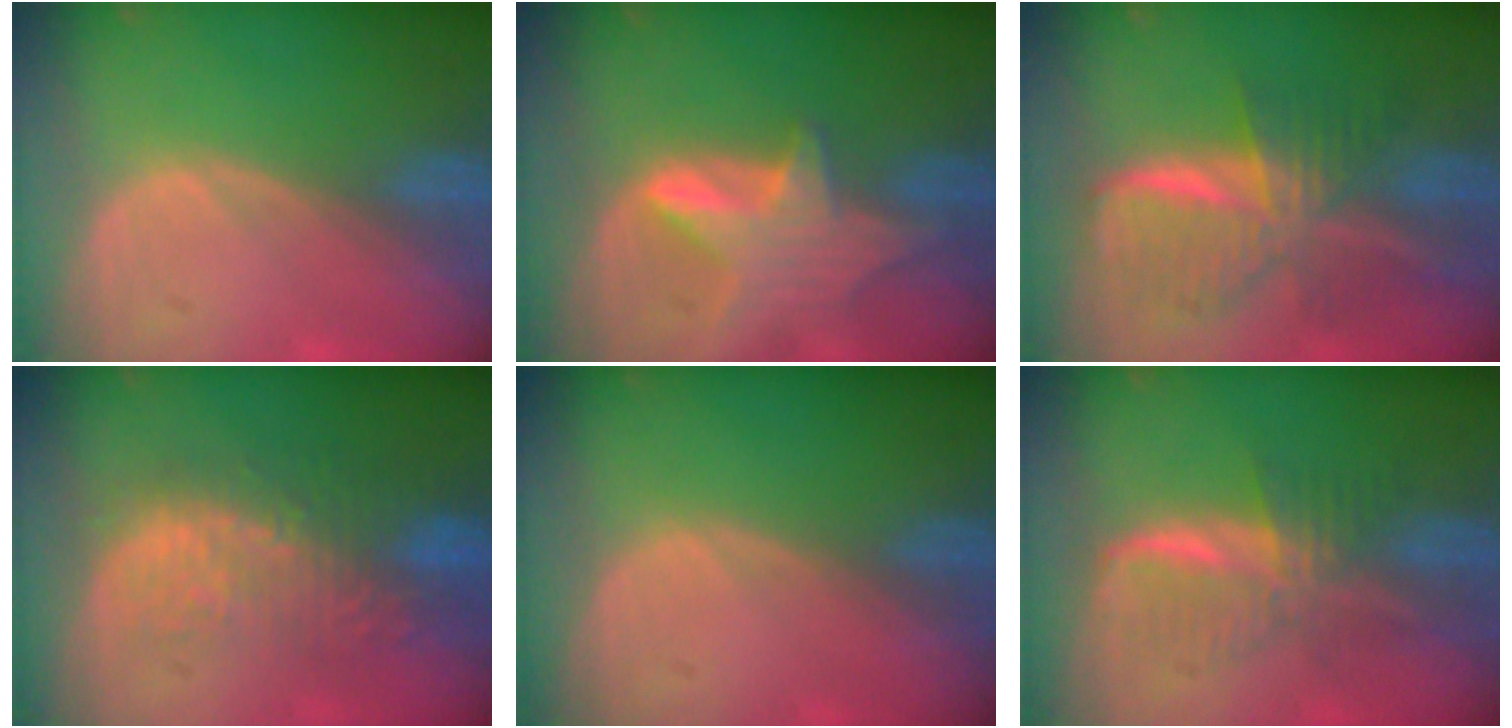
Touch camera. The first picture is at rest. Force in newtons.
{"total": 6.3, "press": 6.2, "slide": 0.8}
{"total": 9.5, "press": 9.5, "slide": 0.7}
{"total": 11.1, "press": 9.7, "slide": 5.5}
{"total": 0.0}
{"total": 6.1, "press": 6.1, "slide": 0.2}